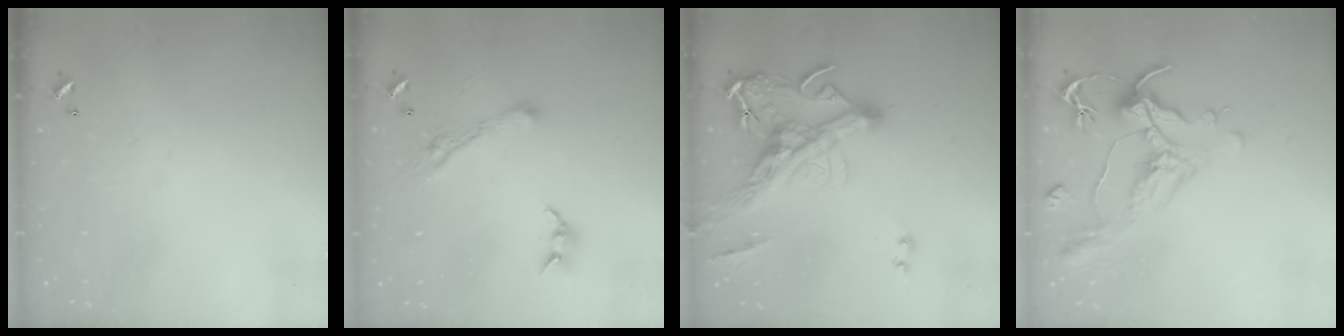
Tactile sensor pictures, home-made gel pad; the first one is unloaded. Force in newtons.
{"total": 5.8, "press": 5.8, "slide": 0.9}
{"total": 11.1, "press": 10.7, "slide": 2.6}
{"total": 1.1, "press": 0.0, "slide": 1.1}